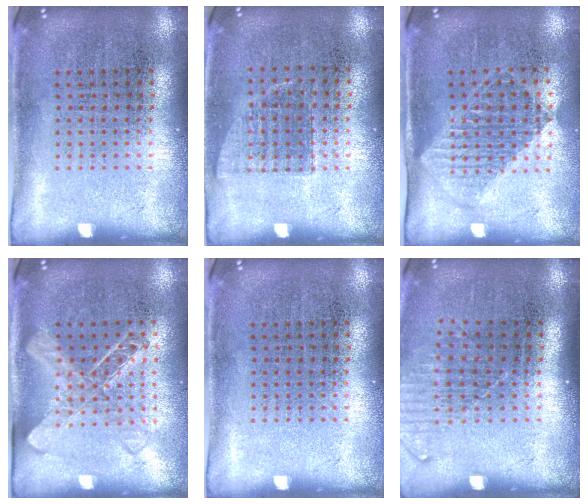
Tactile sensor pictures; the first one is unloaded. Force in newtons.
{"total": 0.7, "press": 0.6, "slide": 0.2}
{"total": 1.2, "press": 1.0, "slide": 0.5}
{"total": 1.6, "press": 1.5, "slide": 0.6}
{"total": 0.0}
{"total": 1.3, "press": 1.1, "slide": 0.8}